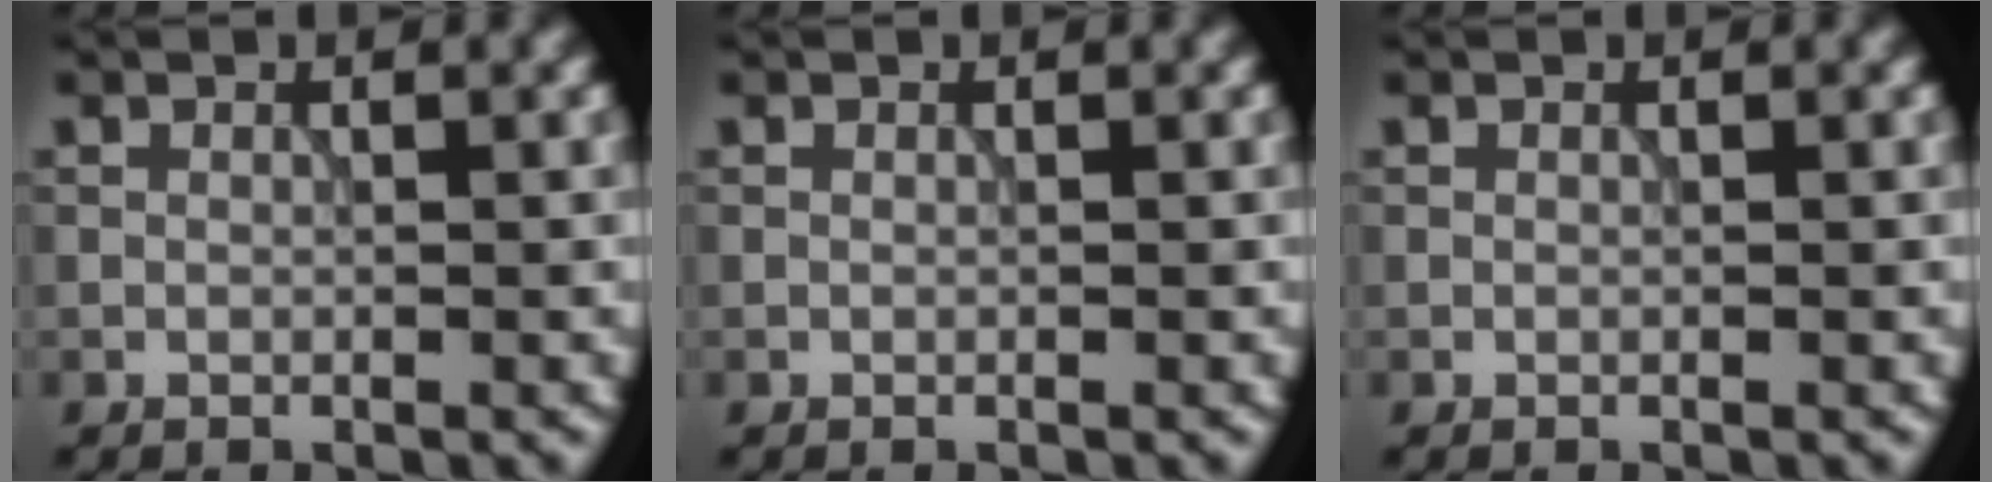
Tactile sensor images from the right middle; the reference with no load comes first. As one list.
[{"total": 0.0}, {"total": 0.0}]